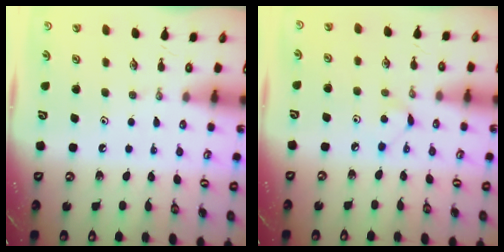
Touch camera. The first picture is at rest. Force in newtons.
{"total": 3.4, "press": 3.4, "slide": 0.4}